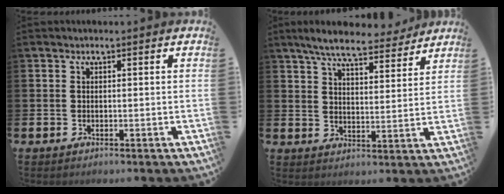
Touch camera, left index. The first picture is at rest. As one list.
[{"total": 7.7, "force": [6.9, 1.5, 2.9], "torque": [-0.065, -0.035, 0.119]}]